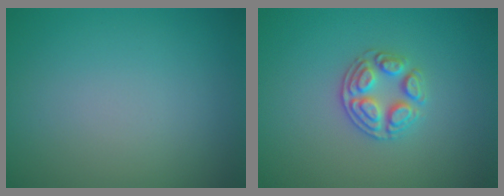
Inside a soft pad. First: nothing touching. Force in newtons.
{"total": 2.9, "press": 2.7, "slide": 1.0}